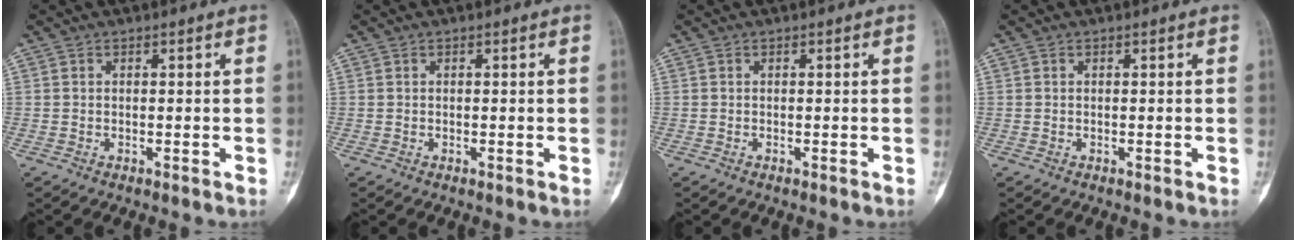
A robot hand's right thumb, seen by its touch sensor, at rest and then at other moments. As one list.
[{"total": 0.0}, {"total": 0.0}, {"total": 0.0}]